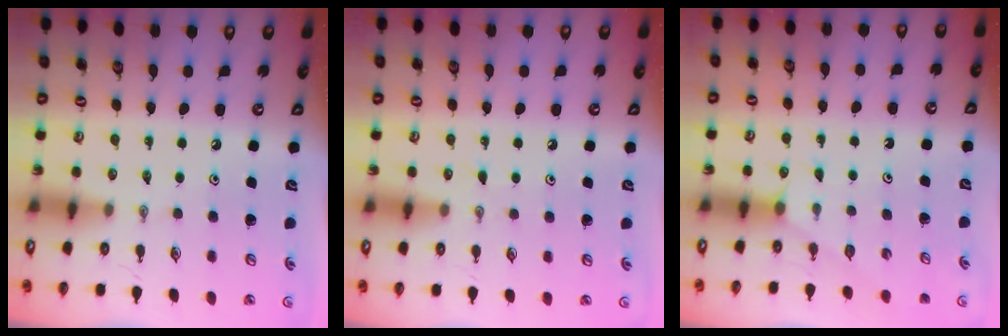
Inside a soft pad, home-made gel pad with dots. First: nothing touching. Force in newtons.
{"total": 5.4, "press": 5.4, "slide": 0.4}
{"total": 2.4, "press": 2.4, "slide": 0.4}